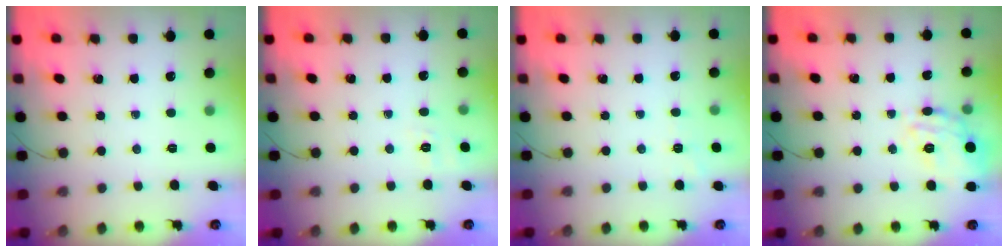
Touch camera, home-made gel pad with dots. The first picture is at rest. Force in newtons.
{"total": 1.8, "press": 0.1, "slide": 1.8}
{"total": 2.3, "press": 1.8, "slide": 1.4}
{"total": 16.7, "press": 16.7, "slide": 0.5}